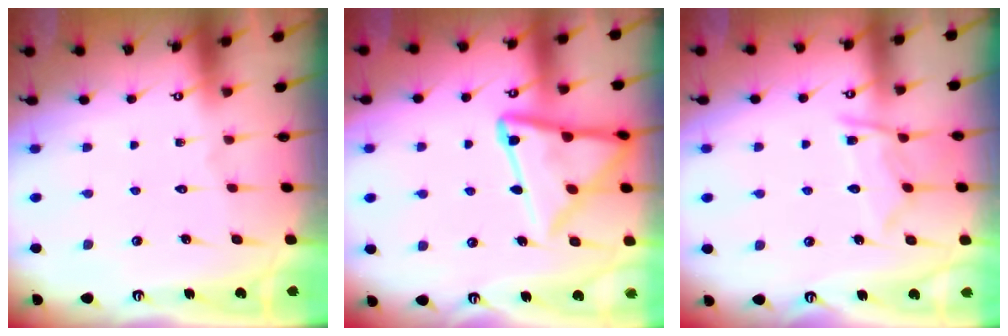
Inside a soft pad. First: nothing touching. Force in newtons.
{"total": 16.3, "press": 16.2, "slide": 1.5}
{"total": 10.1, "press": 10.1, "slide": 0.8}